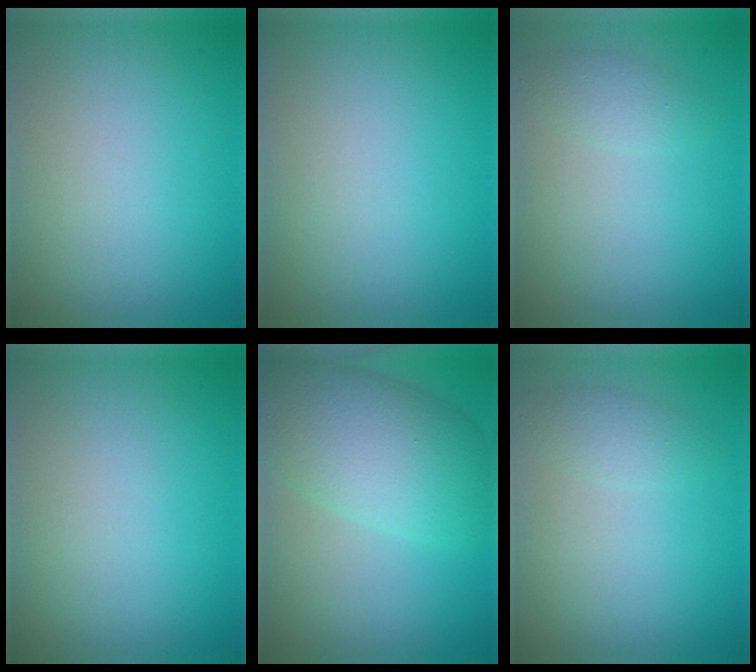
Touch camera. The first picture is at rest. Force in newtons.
{"total": 0.0}
{"total": 1.4, "press": 1.4, "slide": 0.1}
{"total": 0.0}
{"total": 8.2, "press": 8.2, "slide": 0.3}
{"total": 1.4, "press": 1.4, "slide": 0.1}